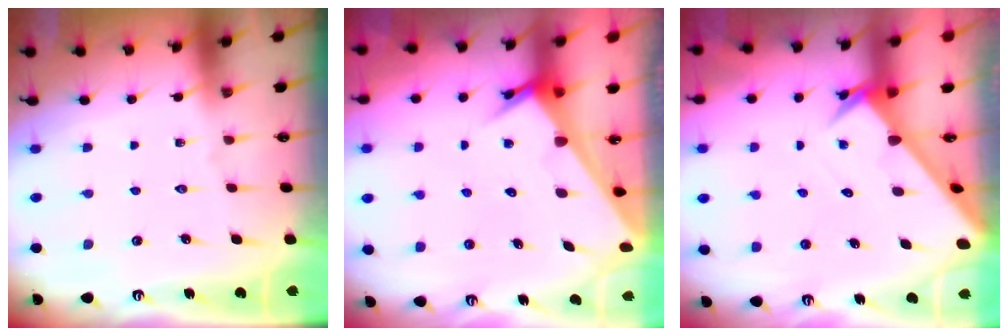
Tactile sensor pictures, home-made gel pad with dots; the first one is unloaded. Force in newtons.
{"total": 3.6, "press": 3.5, "slide": 0.2}
{"total": 2.9, "press": 2.9, "slide": 0.2}